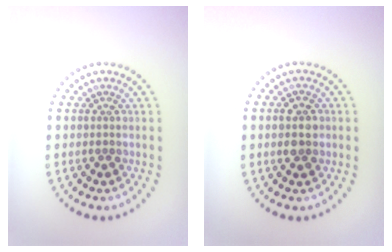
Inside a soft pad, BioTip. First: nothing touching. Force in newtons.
{"total": 2.8, "press": 2.8, "slide": 0.1}